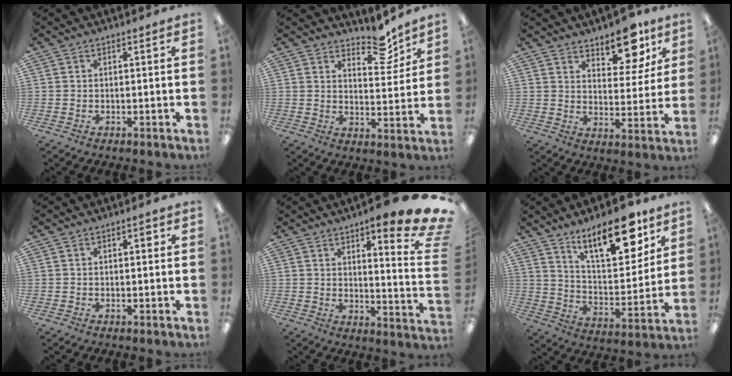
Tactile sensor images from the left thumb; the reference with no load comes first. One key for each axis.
{"total": 8.3, "fx": 6.9, "fy": 3.2, "fz": 3.2, "tx": -0.020, "ty": -0.054, "tz": 0.118}
{"total": 13.1, "fx": 10.3, "fy": 5.6, "fz": 5.9, "tx": -0.069, "ty": -0.067, "tz": 0.180}
{"total": 1.5, "fx": 0.5, "fy": 0.6, "fz": 1.3, "tx": -0.010, "ty": -0.002, "tz": 0.004}
{"total": 12.6, "fx": 8.9, "fy": 2.1, "fz": 8.8, "tx": -0.125, "ty": -0.069, "tz": 0.144}
{"total": 18.6, "fx": 12.9, "fy": 6.7, "fz": 11.6, "tx": -0.170, "ty": -0.076, "tz": 0.209}